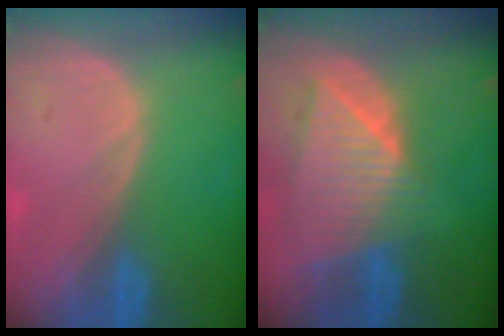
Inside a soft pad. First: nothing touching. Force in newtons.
{"total": 9.0, "press": 7.9, "slide": 4.3}